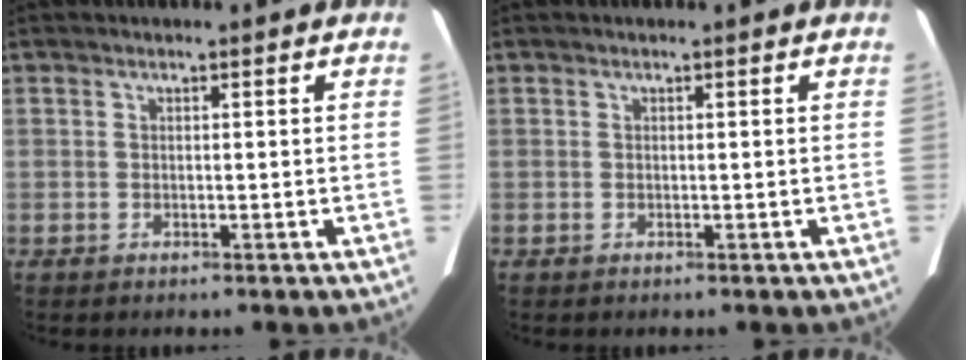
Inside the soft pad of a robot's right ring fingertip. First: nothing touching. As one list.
[{"total": 0.0}]